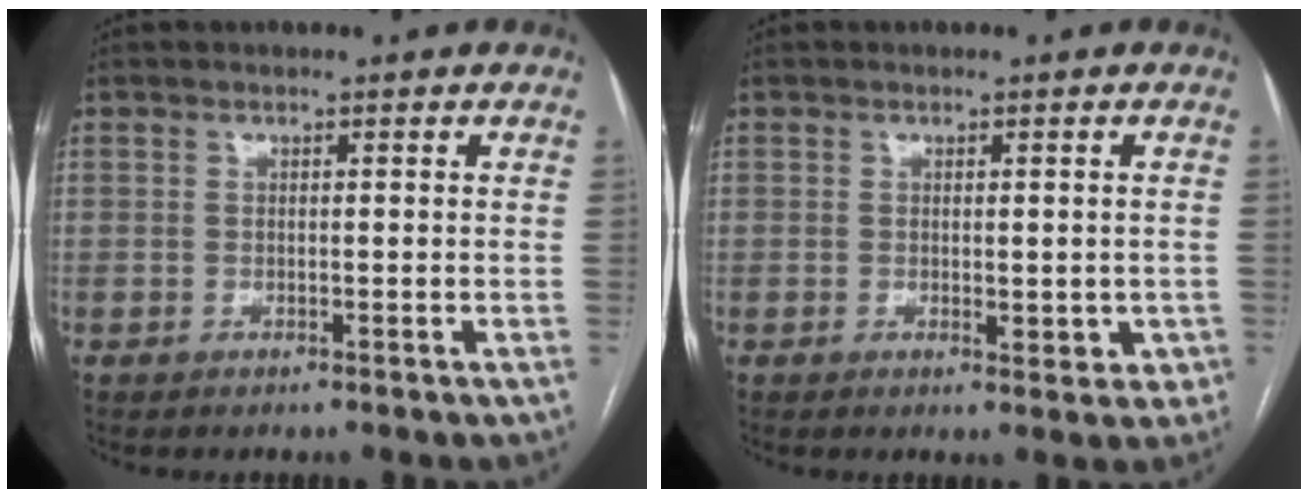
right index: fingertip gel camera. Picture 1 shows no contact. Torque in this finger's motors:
{"motor_torque": [-0.22, 0.21, -0.03, 0.01]}